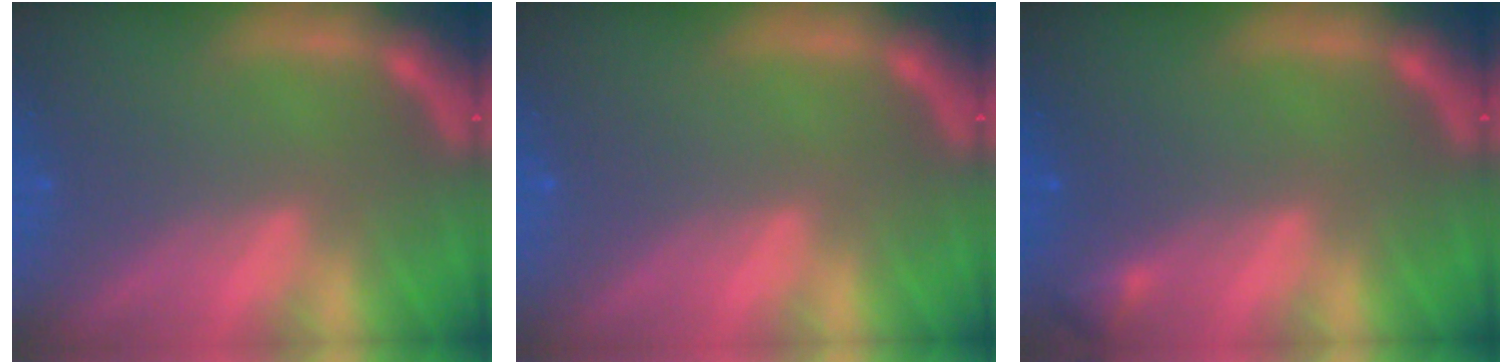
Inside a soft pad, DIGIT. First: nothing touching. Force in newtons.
{"total": 0.0}
{"total": 0.9}